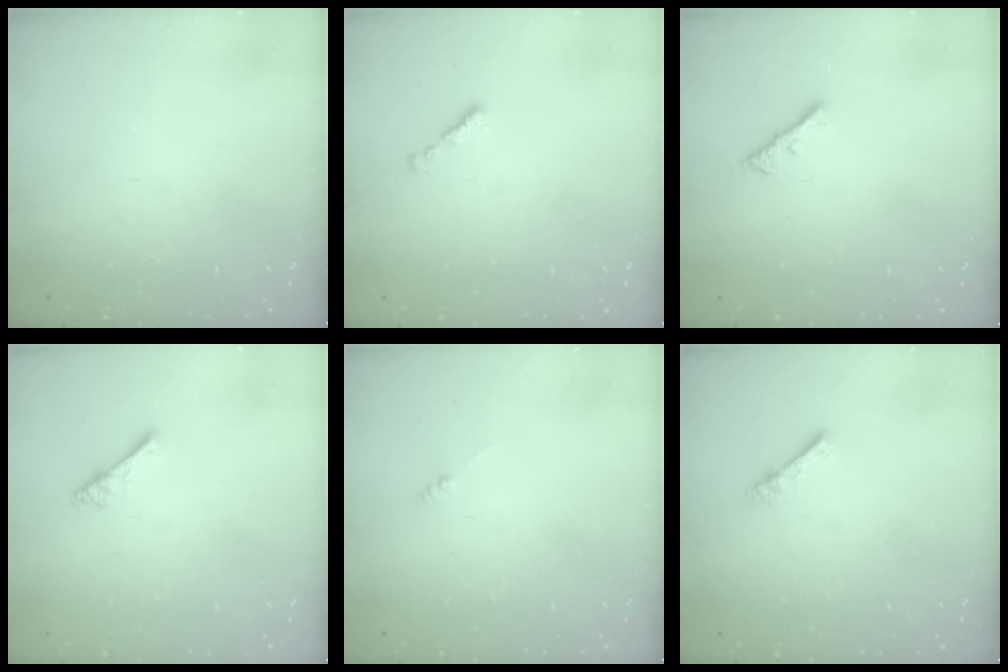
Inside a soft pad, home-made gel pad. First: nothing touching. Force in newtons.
{"total": 0.8, "press": 0.7, "slide": 0.4}
{"total": 2.3, "press": 2.2, "slide": 0.4}
{"total": 2.4, "press": 2.4, "slide": 0.4}
{"total": 0.0}
{"total": 1.0, "press": 1.0, "slide": 0.3}